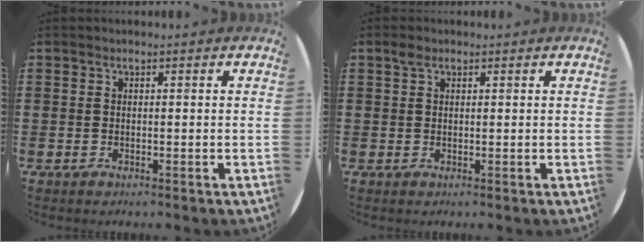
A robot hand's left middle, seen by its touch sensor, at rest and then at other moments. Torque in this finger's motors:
{"motor_torque": [0.62, -0.39, -0.13, -0.03]}